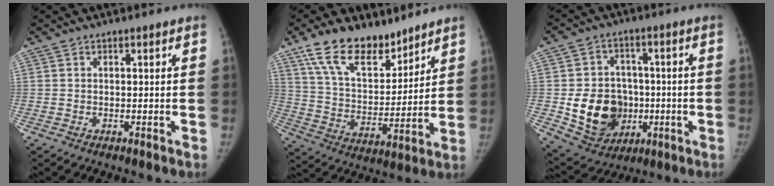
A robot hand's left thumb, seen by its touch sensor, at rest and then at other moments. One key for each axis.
{"total": 15.6, "fx": 11.3, "fy": 7.5, "fz": 7.8, "tx": -0.096, "ty": -0.061, "tz": 0.212}
{"total": 14.7, "fx": -2.3, "fy": 12.0, "fz": 8.2, "tx": -0.094, "ty": 0.007, "tz": -0.018}